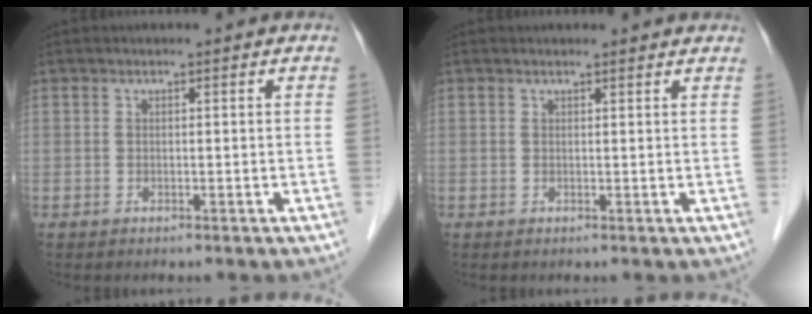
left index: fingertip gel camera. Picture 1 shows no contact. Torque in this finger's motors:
{"motor_torque": [0.19, -0.24, -0.05, 0.01]}